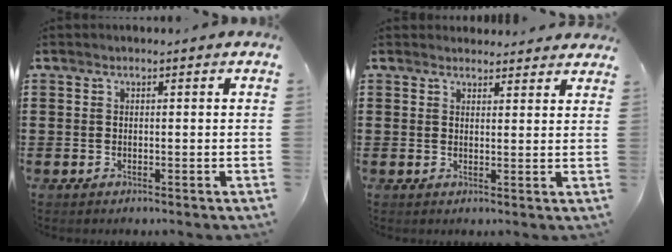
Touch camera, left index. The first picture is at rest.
{"total": 2.4, "force": [2.3, 0.6, 0.0], "torque": [0.002, -0.006, 0.042]}